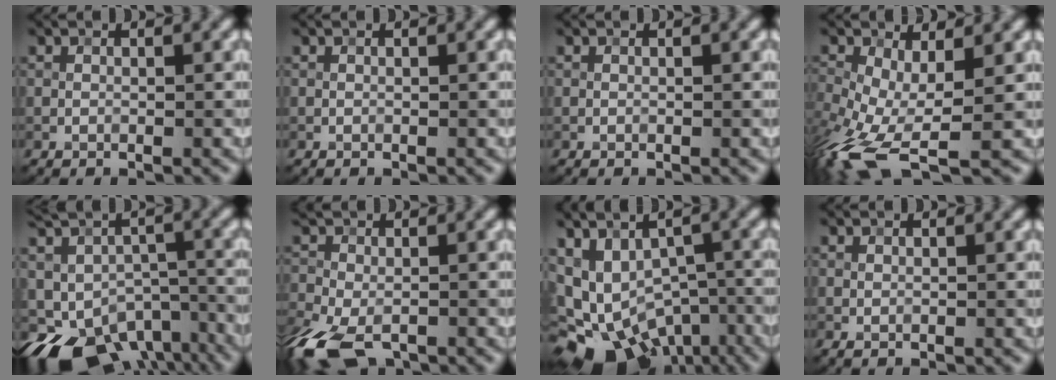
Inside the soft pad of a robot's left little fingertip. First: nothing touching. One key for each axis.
{"total": 0.0}
{"total": 0.0}
{"total": 10.4, "fx": -4.1, "fy": 4.5, "fz": 8.4, "tx": -0.203, "ty": -0.042, "tz": -0.072}
{"total": 12.2, "fx": -7.9, "fy": 6.9, "fz": 6.3, "tx": -0.116, "ty": -0.020, "tz": -0.107}
{"total": 8.2, "fx": -4.6, "fy": 4.1, "fz": 5.4, "tx": -0.122, "ty": -0.024, "tz": -0.091}
{"total": 12.0, "fx": -5.9, "fy": 7.5, "fz": 7.2, "tx": -0.110, "ty": -0.012, "tz": -0.078}
{"total": 0.0}